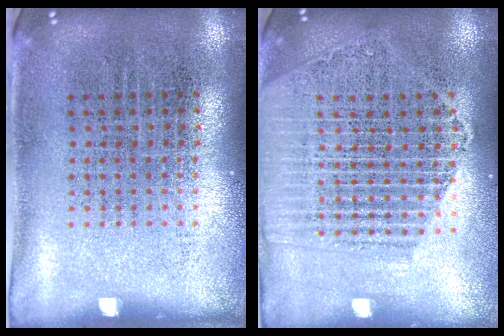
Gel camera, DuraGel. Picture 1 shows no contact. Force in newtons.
{"total": 1.9, "press": 1.8, "slide": 0.7}